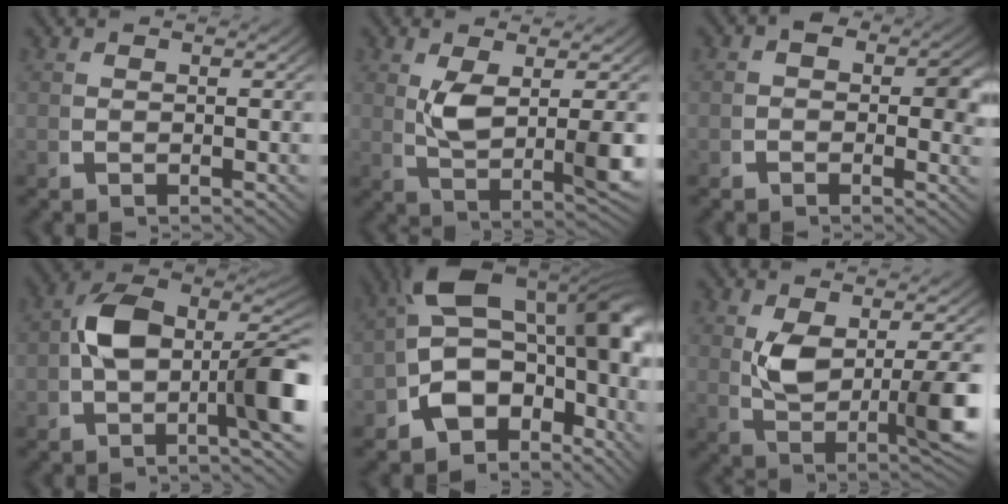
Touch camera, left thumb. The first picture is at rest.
{"total": 6.6, "force": [0.5, 3.0, 5.8], "torque": [-0.122, -0.024, 0.024]}
{"total": 3.2, "force": [-0.2, 2.2, 2.3], "torque": [-0.025, -0.005, -0.012]}
{"total": 9.8, "force": [-0.8, 5.7, 7.9], "torque": [-0.142, -0.012, -0.017]}
{"total": 17.6, "force": [-0.1, 11.7, 13.2], "torque": [-0.231, -0.034, -0.005]}
{"total": 8.1, "force": [-0.2, 3.8, 7.1], "torque": [-0.141, -0.033, 0.019]}